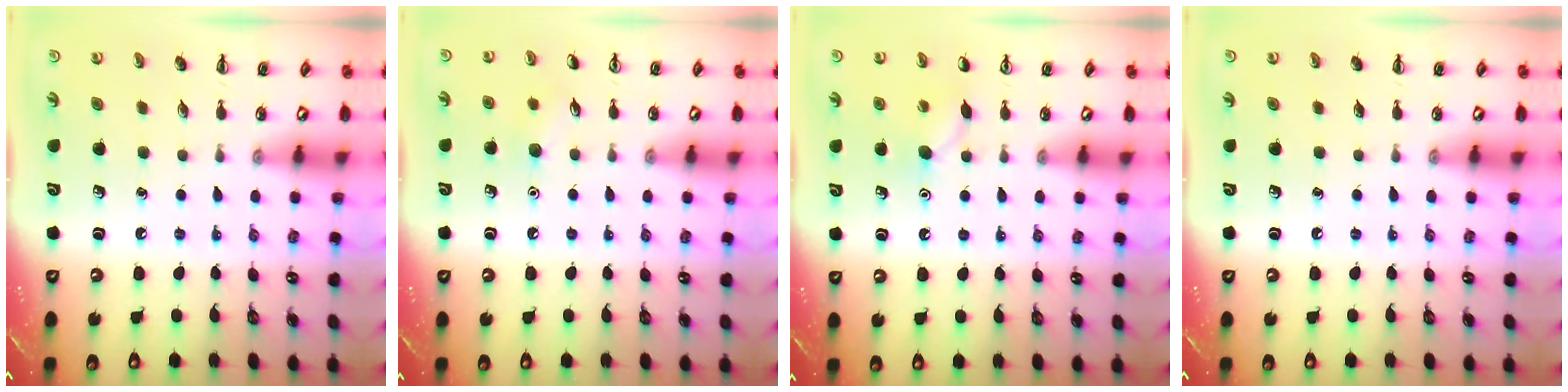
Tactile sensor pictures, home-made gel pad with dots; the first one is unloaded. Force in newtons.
{"total": 5.3, "press": 5.0, "slide": 1.6}
{"total": 6.2, "press": 5.9, "slide": 1.7}
{"total": 0.0}